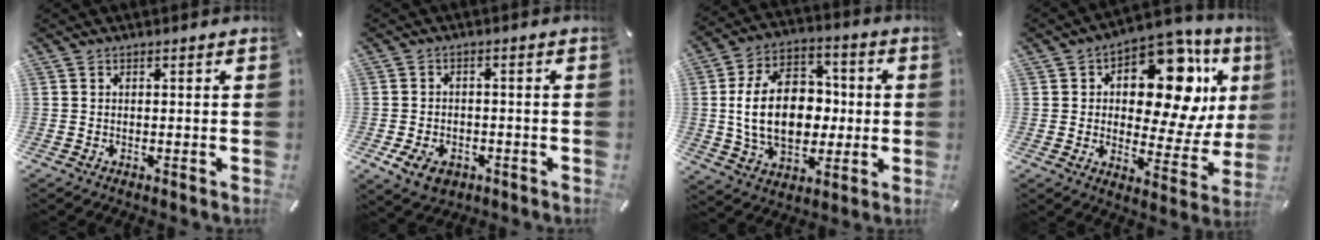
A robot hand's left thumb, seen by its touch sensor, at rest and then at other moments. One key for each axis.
{"total": 5.8, "fx": -2.7, "fy": 4.1, "fz": 3.0, "tx": -0.071, "ty": 0.010, "tz": -0.053}
{"total": 19.8, "fx": -0.2, "fy": 14.0, "fz": 13.9, "tx": -0.269, "ty": 0.007, "tz": -0.007}
{"total": 17.4, "fx": 7.6, "fy": 9.2, "fz": 12.6, "tx": -0.165, "ty": -0.063, "tz": 0.124}